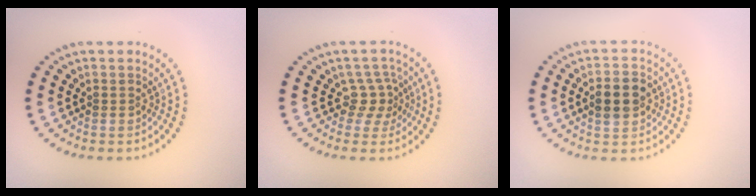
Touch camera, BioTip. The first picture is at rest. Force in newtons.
{"total": 2.4, "press": 1.6, "slide": 1.7}
{"total": 3.8, "press": 3.8, "slide": 0.2}